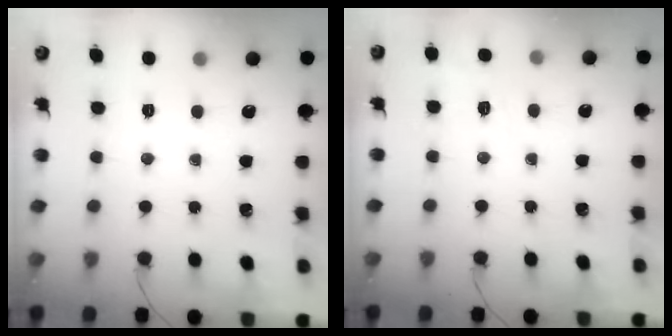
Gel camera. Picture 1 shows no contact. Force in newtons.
{"total": 9.1, "press": 8.9, "slide": 1.9}